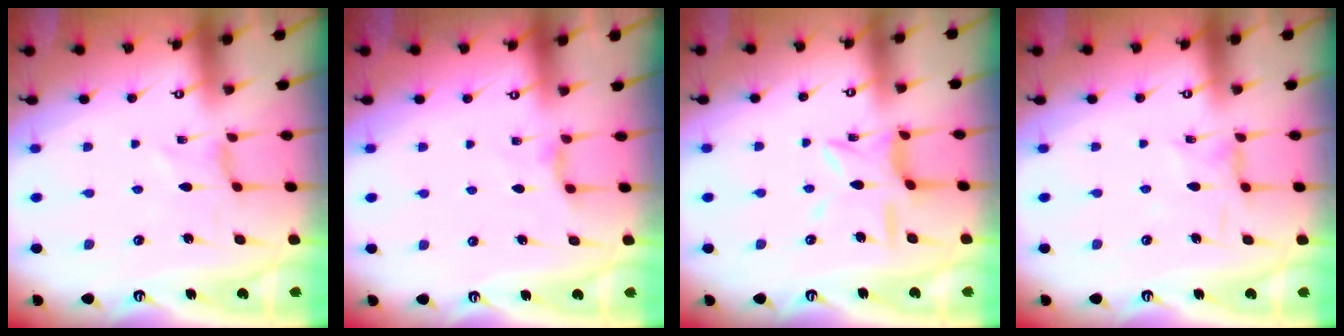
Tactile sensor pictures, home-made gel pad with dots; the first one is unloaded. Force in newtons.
{"total": 4.4, "press": 4.3, "slide": 0.7}
{"total": 9.1, "press": 9.1, "slide": 0.7}
{"total": 1.7, "press": 1.6, "slide": 0.4}